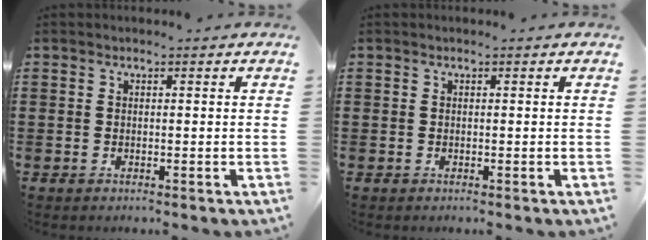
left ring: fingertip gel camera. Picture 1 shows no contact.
{"total": 0.0}